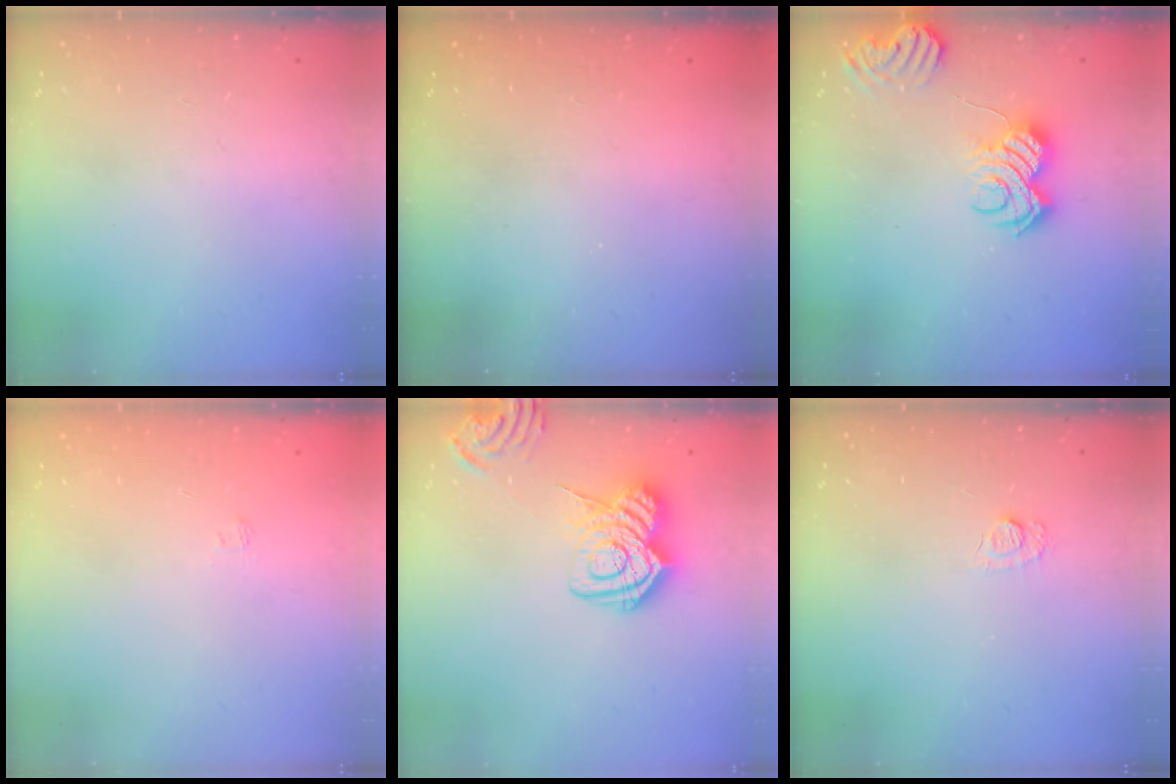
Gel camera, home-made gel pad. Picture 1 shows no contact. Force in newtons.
{"total": 2.4, "press": 2.2, "slide": 0.8}
{"total": 8.9, "press": 8.9, "slide": 0.7}
{"total": 1.8, "press": 1.4, "slide": 1.1}
{"total": 16.7, "press": 16.7, "slide": 1.3}
{"total": 5.7, "press": 5.6, "slide": 0.8}